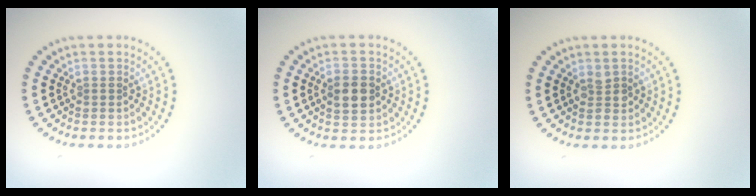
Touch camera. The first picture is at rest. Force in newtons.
{"total": 3.0, "press": 3.0, "slide": 0.1}
{"total": 1.2, "press": 1.1, "slide": 0.1}